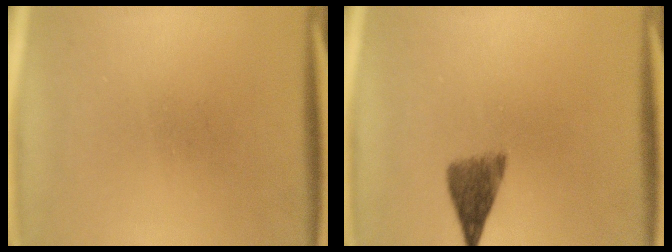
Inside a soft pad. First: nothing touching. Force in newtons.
{"total": 4.5}